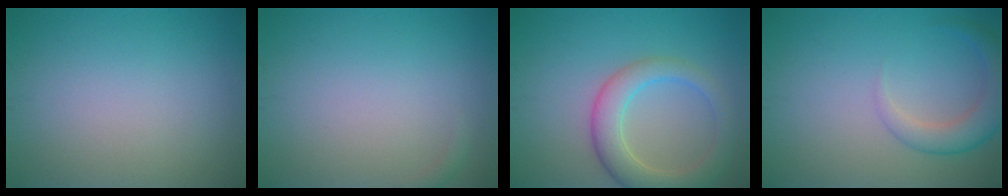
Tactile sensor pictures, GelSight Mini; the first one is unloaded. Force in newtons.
{"total": 0.6, "press": 0.6, "slide": 0.1}
{"total": 4.9, "press": 4.9, "slide": 0.3}
{"total": 3.5, "press": 3.5, "slide": 0.3}